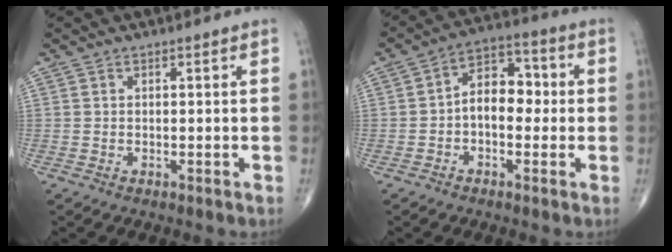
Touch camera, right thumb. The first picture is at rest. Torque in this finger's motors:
{"motor_torque": [-0.07, 0.39, 0.77, -0.01, 0.20]}